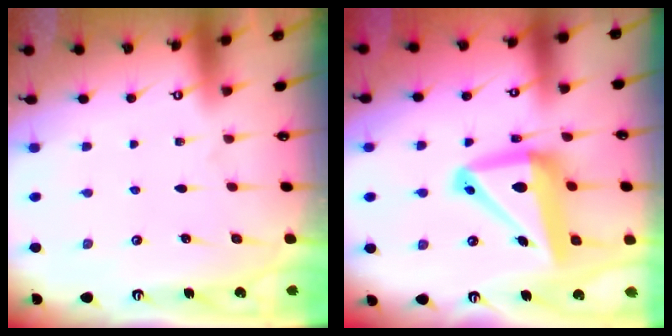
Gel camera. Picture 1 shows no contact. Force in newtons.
{"total": 15.9, "press": 15.8, "slide": 2.3}